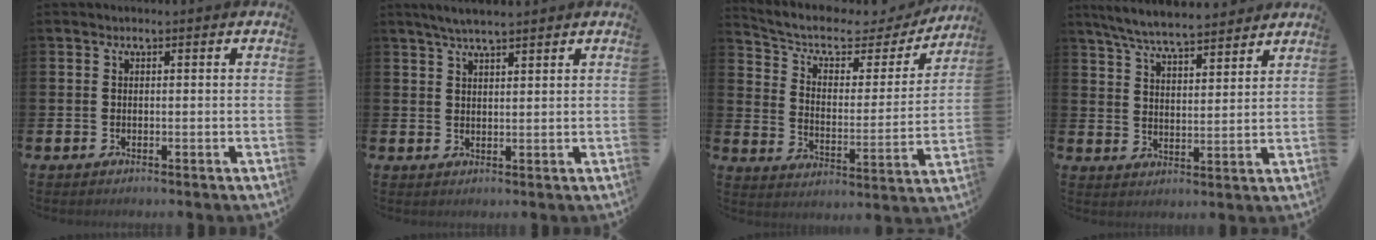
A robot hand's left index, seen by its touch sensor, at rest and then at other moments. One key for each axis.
{"total": 3.8, "fx": 3.4, "fy": 0.4, "fz": 1.7, "tx": -0.040, "ty": -0.004, "tz": 0.062}
{"total": 7.3, "fx": 6.1, "fy": 3.0, "fz": 2.8, "tx": -0.083, "ty": -0.043, "tz": 0.099}
{"total": 6.8, "fx": 6.5, "fy": 0.6, "fz": 1.8, "tx": -0.062, "ty": -0.032, "tz": 0.117}